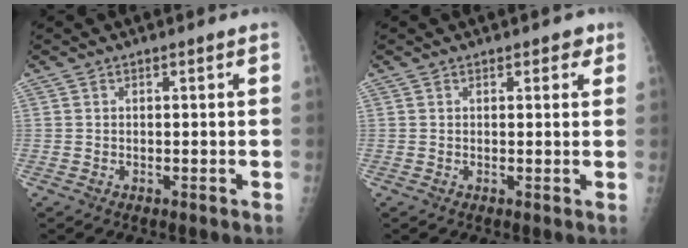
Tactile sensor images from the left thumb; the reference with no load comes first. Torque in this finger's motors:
{"motor_torque": [-0.22, -0.02, -0.28, -0.24, 0.03]}